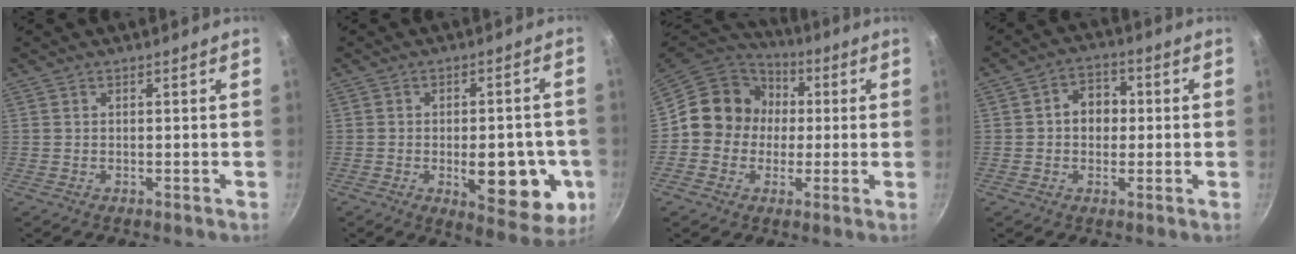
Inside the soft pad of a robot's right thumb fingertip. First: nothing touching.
{"total": 15.4, "force": [-3.5, 7.1, 13.2], "torque": [-0.129, -0.002, -0.038]}
{"total": 13.2, "force": [0.7, 12.2, 5.1], "torque": [-0.043, 0.029, -0.007]}
{"total": 6.7, "force": [0.4, 5.3, 4.0], "torque": [-0.024, 0.014, -0.002]}